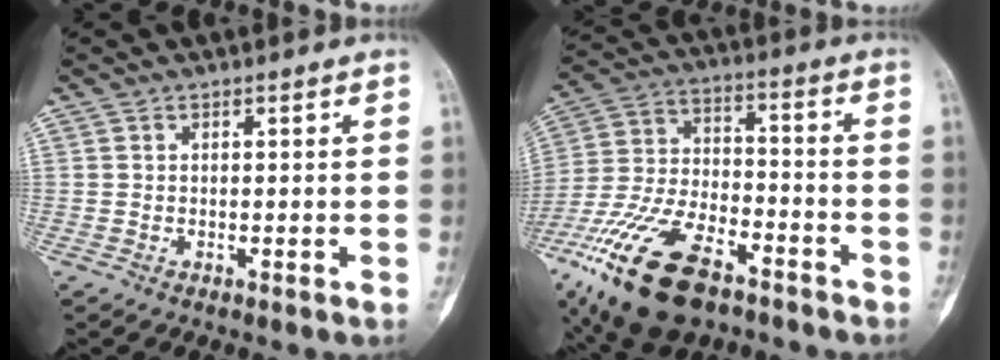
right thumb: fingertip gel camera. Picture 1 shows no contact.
{"total": 21.6, "force": [-12.9, 10.1, 14.0], "torque": [-0.294, 0.039, -0.239]}